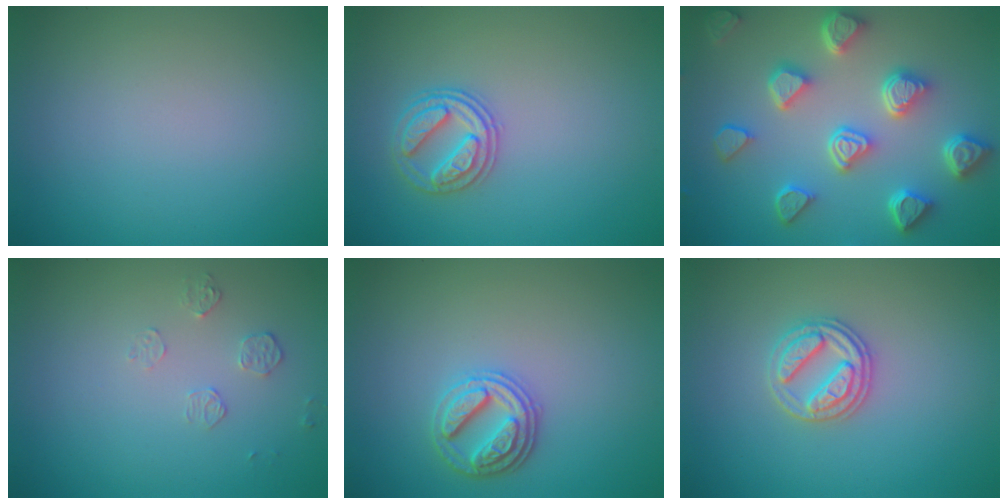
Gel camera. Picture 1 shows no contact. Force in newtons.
{"total": 2.7, "press": 2.6, "slide": 0.3}
{"total": 6.9, "press": 5.5, "slide": 4.1}
{"total": 1.3, "press": 0.6, "slide": 1.1}
{"total": 2.9, "press": 2.8, "slide": 0.8}
{"total": 2.8, "press": 2.7, "slide": 0.8}